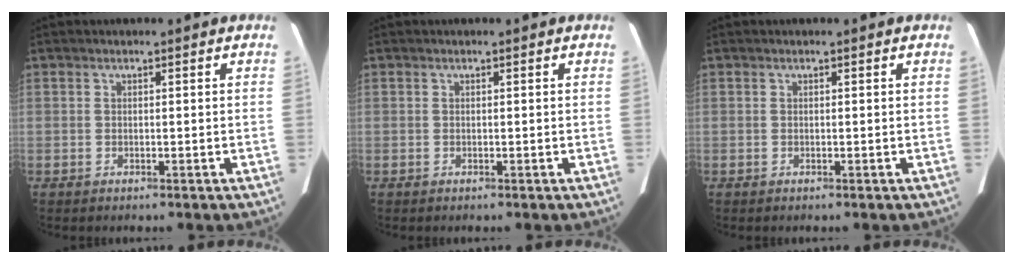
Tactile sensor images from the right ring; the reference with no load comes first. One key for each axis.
{"total": 0.0}
{"total": 0.0}